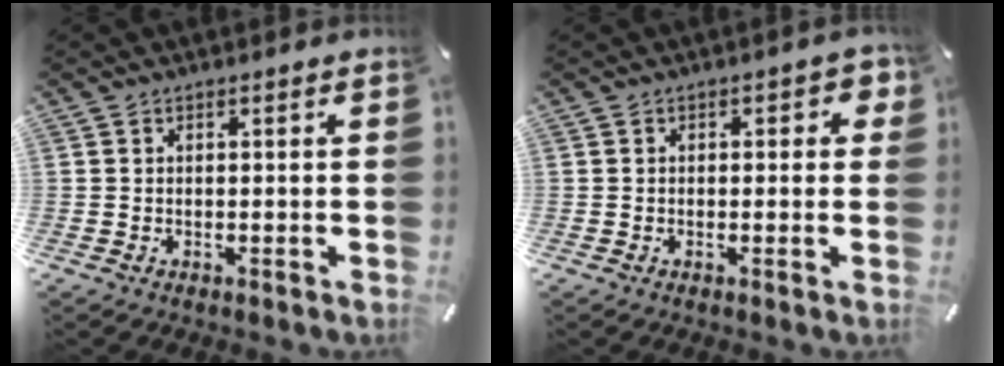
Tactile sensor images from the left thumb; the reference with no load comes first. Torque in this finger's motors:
{"motor_torque": [0.24, -0.18, 0.24, 0.09, 0.05]}